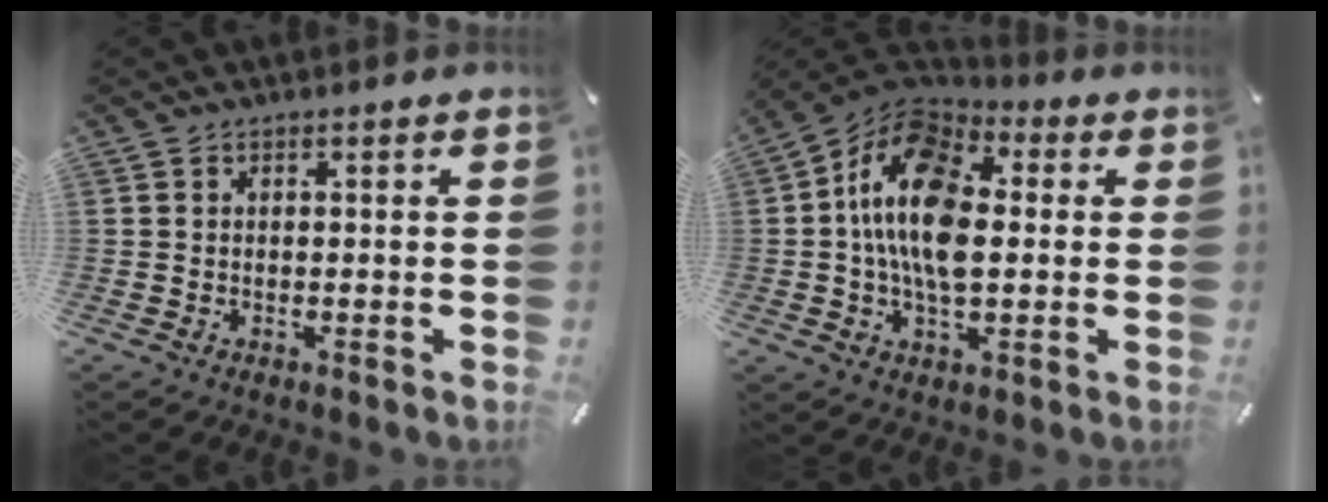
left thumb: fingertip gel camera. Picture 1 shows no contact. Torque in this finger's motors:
{"motor_torque": [0.37, 1.51, 2.29, -0.48, 0.67]}